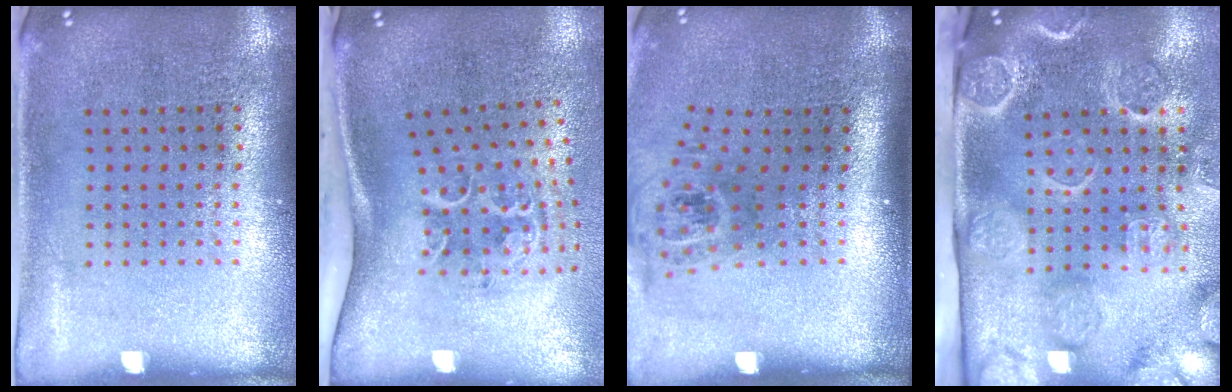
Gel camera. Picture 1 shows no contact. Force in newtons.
{"total": 2.3, "press": 1.4, "slide": 1.9}
{"total": 1.8, "press": 1.3, "slide": 1.2}
{"total": 4.4, "press": 3.5, "slide": 2.8}